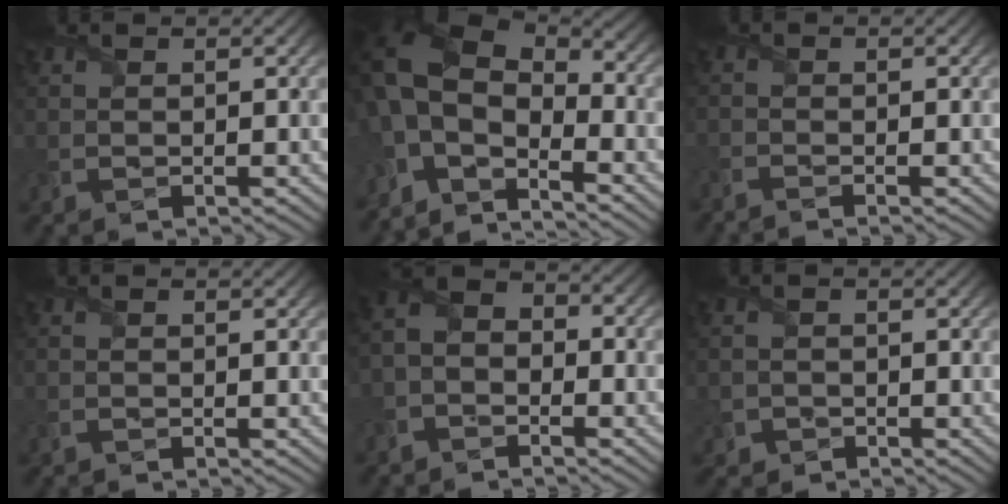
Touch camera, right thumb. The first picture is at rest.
{"total": 10.8, "force": [-2.7, 6.1, 8.5], "torque": [-0.198, -0.002, -0.063]}
{"total": 1.9, "force": [-1.7, 0.0, 0.7], "torque": [-0.018, -0.004, -0.039]}
{"total": 0.9, "force": [-0.9, 0.1, 0.1], "torque": [0.001, -0.002, -0.020]}
{"total": 4.5, "force": [-2.9, 2.6, 2.2], "torque": [-0.050, 0.000, -0.074]}
{"total": 2.1, "force": [-1.7, 1.3, 0.2], "torque": [0.001, 0.000, -0.035]}